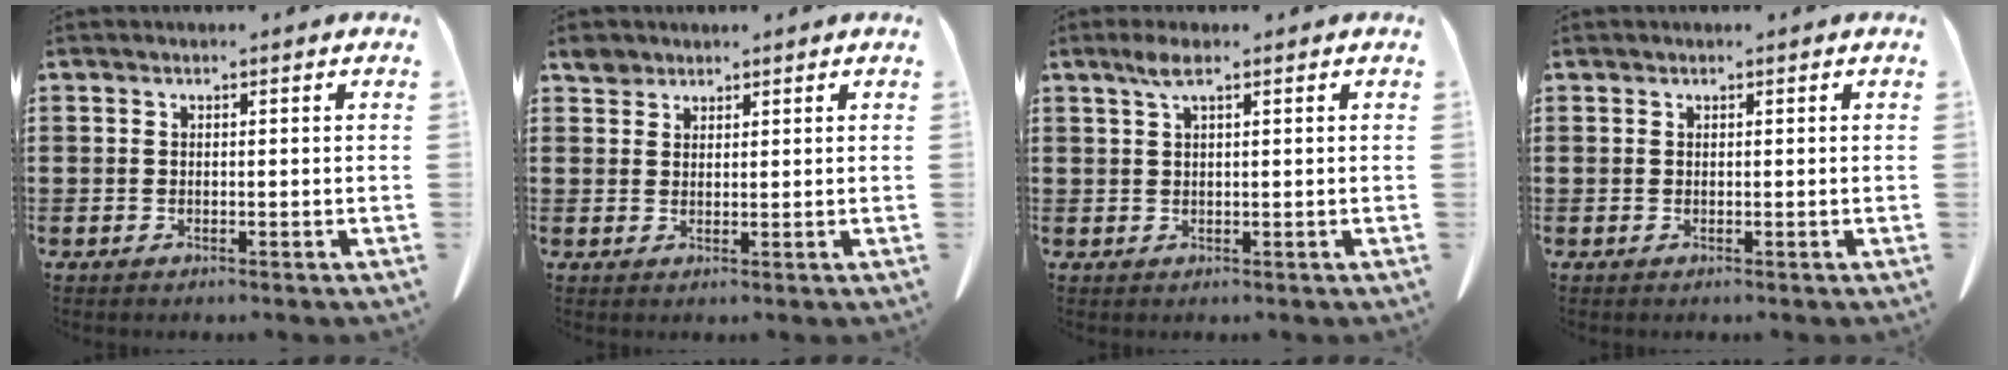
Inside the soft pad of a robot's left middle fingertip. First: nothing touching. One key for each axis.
{"total": 2.2, "fx": 1.9, "fy": 1.0, "fz": 0.3, "tx": -0.013, "ty": 0.001, "tz": 0.039}
{"total": 2.7, "fx": 1.3, "fy": 0.5, "fz": 2.3, "tx": -0.048, "ty": 0.003, "tz": 0.024}
{"total": 0.0}